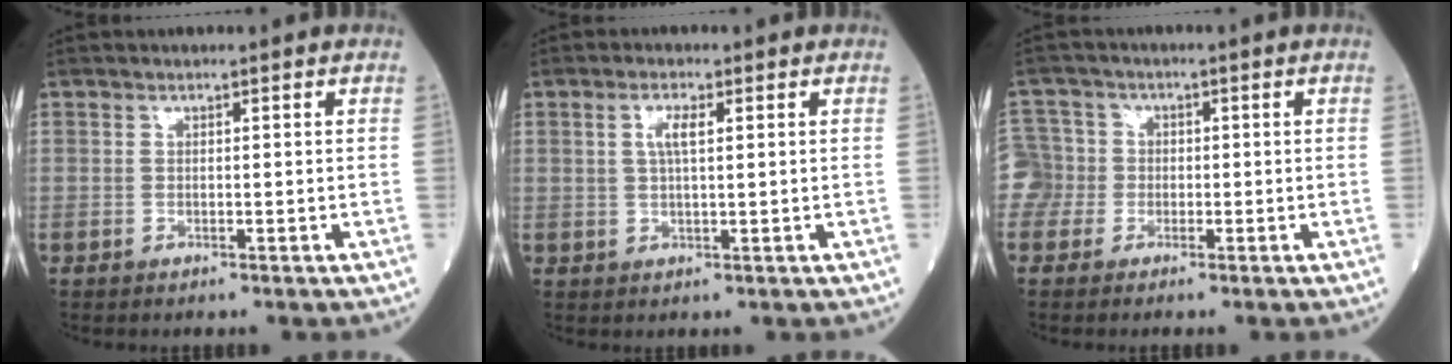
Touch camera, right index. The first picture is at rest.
{"total": 2.8, "force": [0.9, 0.6, 2.6], "torque": [-0.056, 0.002, 0.018]}
{"total": 4.6, "force": [-1.6, 4.3, -0.2], "torque": [0.005, 0.021, -0.036]}